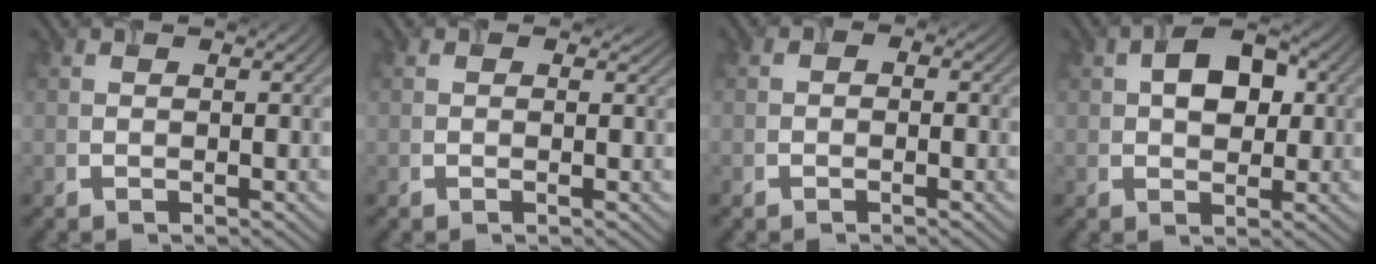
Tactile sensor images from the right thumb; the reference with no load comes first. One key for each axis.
{"total": 0.8, "fx": 0.4, "fy": 0.6, "fz": 0.4, "tx": -0.008, "ty": -0.002, "tz": -0.001}
{"total": 0.9, "fx": -0.6, "fy": 0.7, "fz": 0.2, "tx": -0.007, "ty": 0.003, "tz": -0.015}
{"total": 5.5, "fx": 1.1, "fy": 3.7, "fz": 4.0, "tx": -0.060, "ty": 0.006, "tz": 0.011}